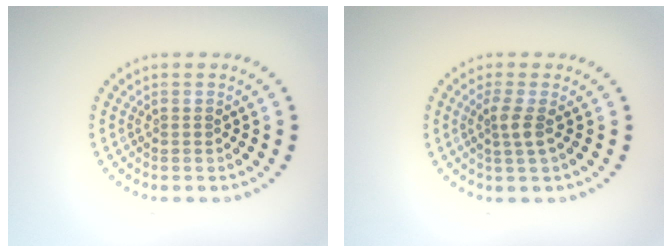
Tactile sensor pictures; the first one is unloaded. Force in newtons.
{"total": 1.9, "press": 1.4, "slide": 1.3}